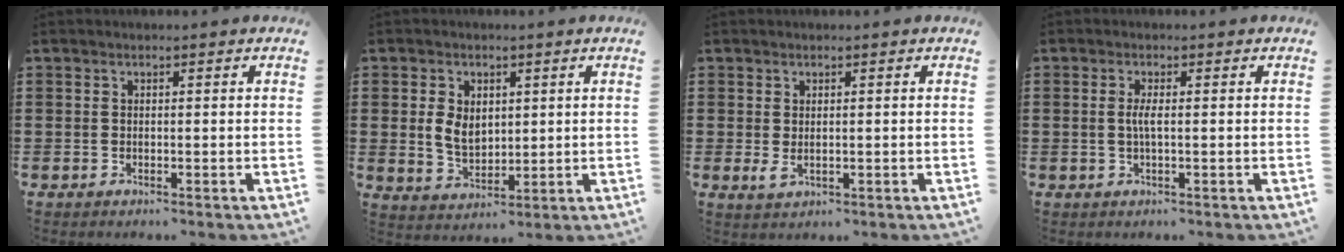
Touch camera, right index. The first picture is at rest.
{"total": 5.0, "force": [0.9, 3.6, 3.3], "torque": [-0.082, 0.008, 0.013]}
{"total": 1.7, "force": [0.0, 0.8, 1.5], "torque": [-0.029, 0.000, 0.001]}
{"total": 2.1, "force": [-0.1, 0.2, 2.1], "torque": [-0.049, -0.006, -0.006]}